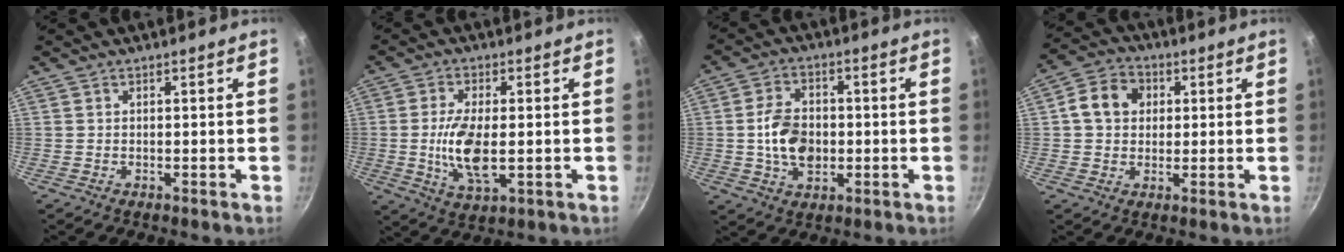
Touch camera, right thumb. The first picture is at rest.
{"total": 10.0, "force": [-0.7, 4.3, 8.9], "torque": [-0.175, -0.011, -0.007]}
{"total": 9.8, "force": [-0.6, 6.6, 7.3], "torque": [-0.112, 0.006, -0.009]}
{"total": 8.8, "force": [1.5, 7.2, 4.9], "torque": [-0.069, 0.012, 0.017]}